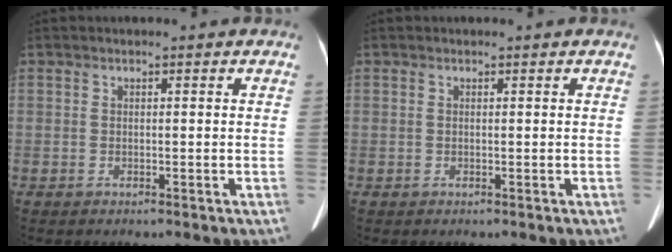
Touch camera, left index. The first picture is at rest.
{"total": 0.0}